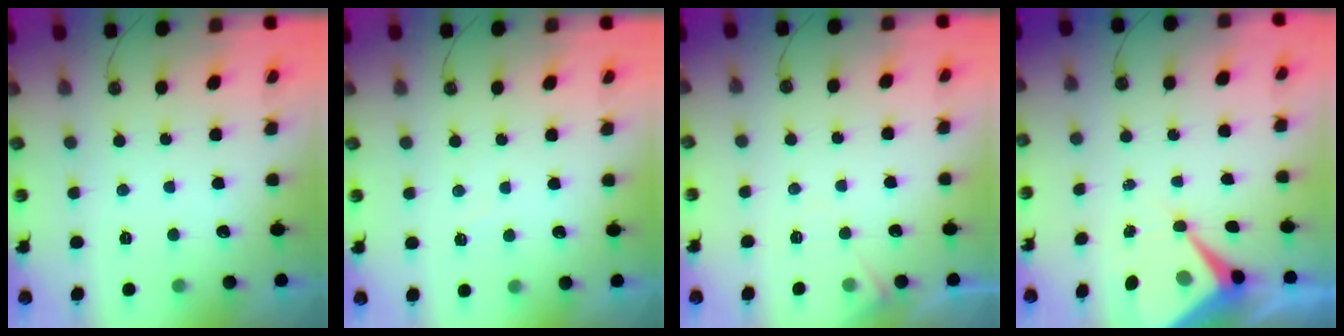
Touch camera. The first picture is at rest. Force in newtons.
{"total": 4.2, "press": 4.2, "slide": 0.6}
{"total": 6.1, "press": 6.1, "slide": 0.8}
{"total": 8.6, "press": 8.6, "slide": 0.8}